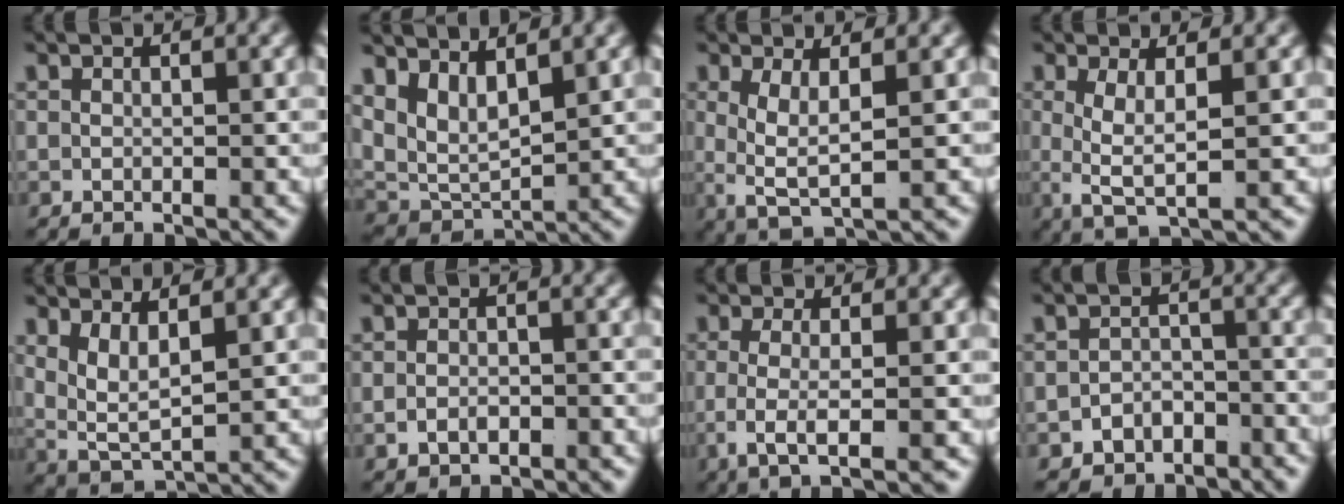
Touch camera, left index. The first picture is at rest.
{"total": 7.4, "force": [1.4, 5.8, 4.4], "torque": [-0.101, -0.027, 0.030]}
{"total": 4.4, "force": [0.1, 1.8, 4.0], "torque": [-0.091, -0.022, 0.017]}
{"total": 4.1, "force": [0.1, 1.3, 3.9], "torque": [-0.085, -0.020, 0.014]}
{"total": 5.8, "force": [1.0, 4.2, 3.8], "torque": [-0.101, -0.025, 0.026]}
{"total": 1.7, "force": [-1.3, 0.7, 0.8], "torque": [-0.010, -0.008, -0.016]}
{"total": 4.3, "force": [-0.9, 0.8, 4.2], "torque": [-0.084, -0.016, -0.005]}
{"total": 4.1, "force": [-3.3, 2.4, 0.3], "torque": [0.000, -0.015, -0.056]}